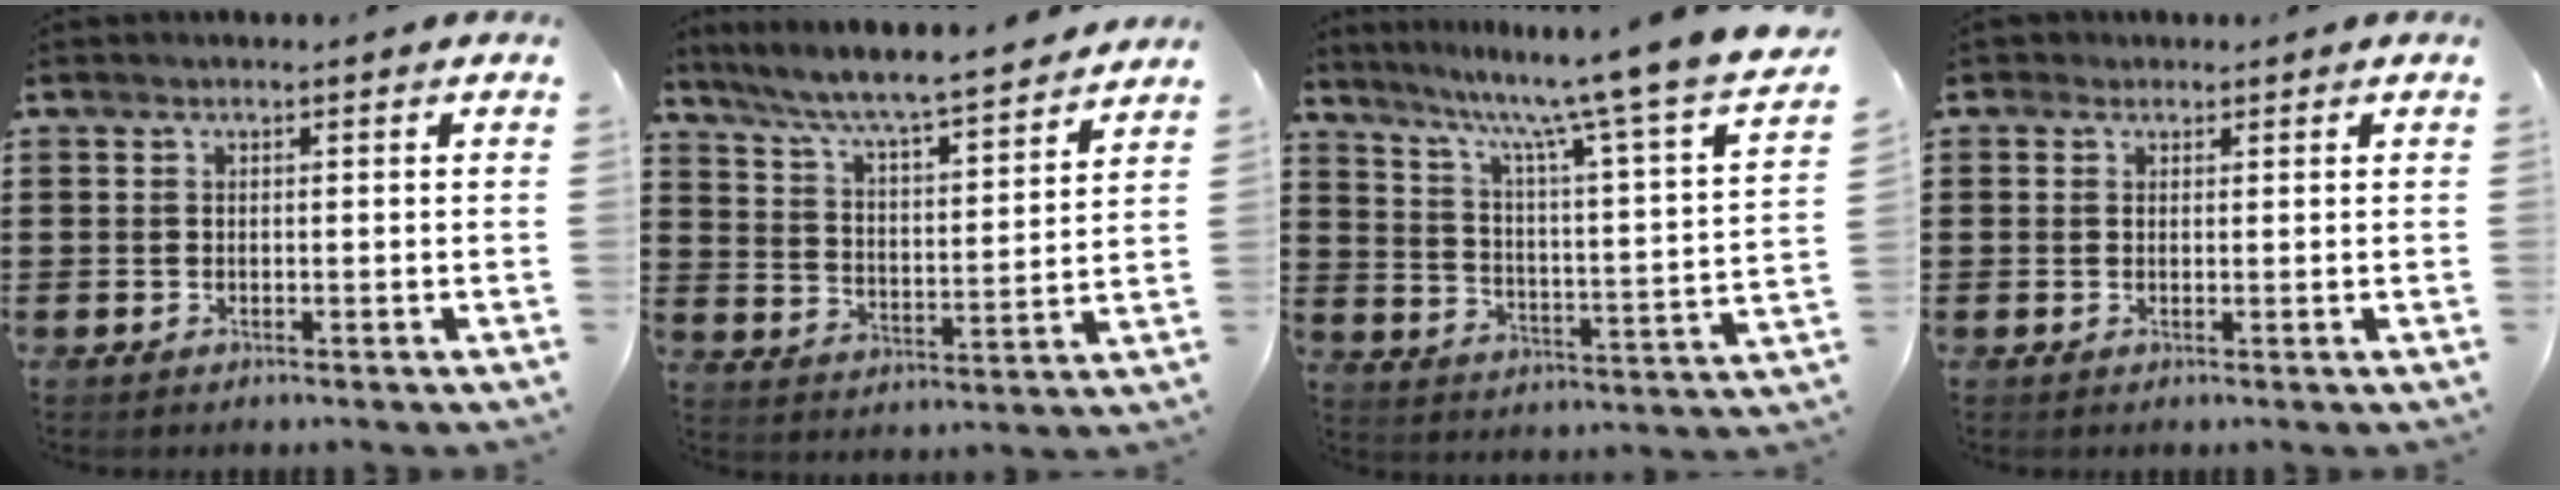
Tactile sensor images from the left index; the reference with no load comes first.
{"total": 6.3, "force": [5.8, -0.2, 2.4], "torque": [-0.072, -0.046, 0.093]}
{"total": 10.7, "force": [8.8, -0.9, 5.9], "torque": [-0.122, -0.080, 0.130]}
{"total": 1.2, "force": [0.9, 0.8, 0.0], "torque": [-0.004, 0.007, 0.017]}